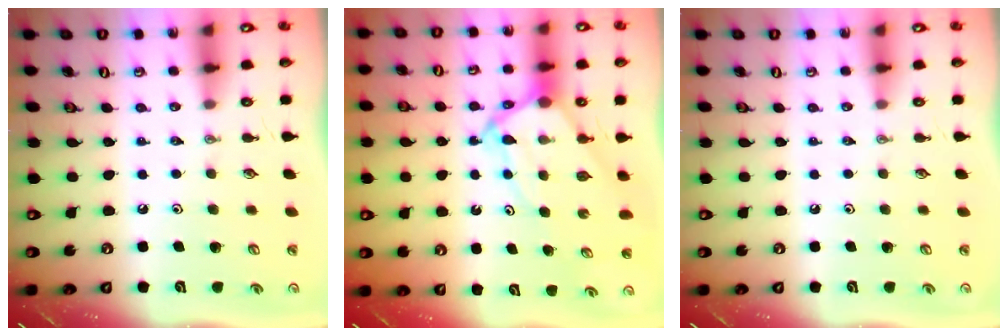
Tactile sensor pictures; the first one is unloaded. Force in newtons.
{"total": 8.2, "press": 8.2, "slide": 0.8}
{"total": 0.0}